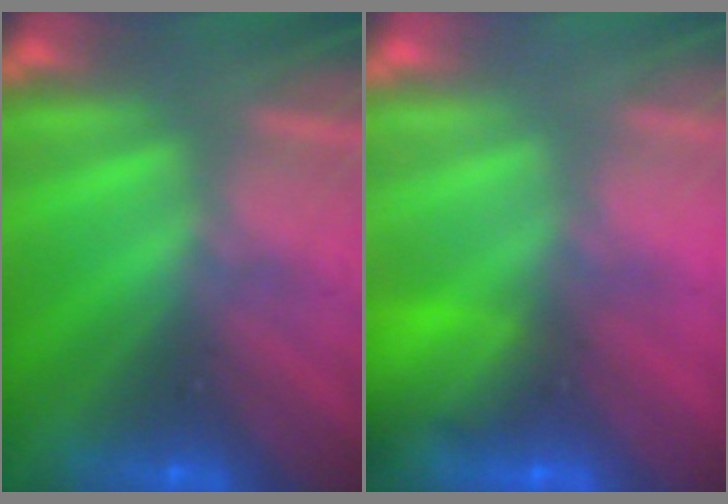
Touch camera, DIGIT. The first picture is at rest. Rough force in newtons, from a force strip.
{"total": 7.8}